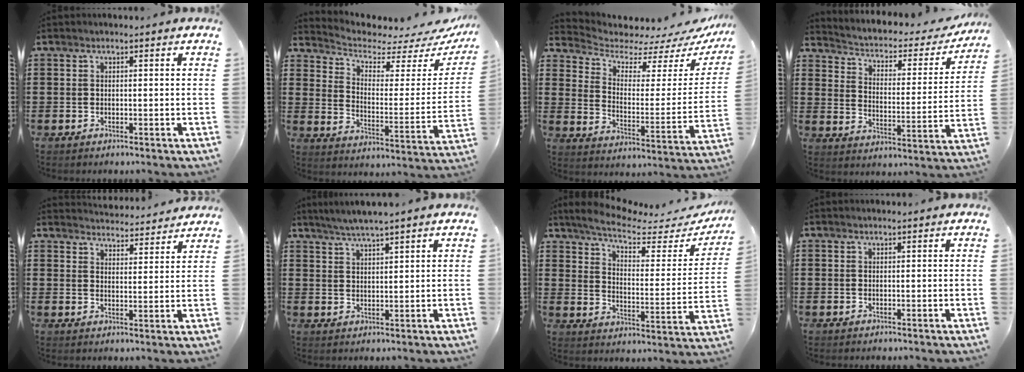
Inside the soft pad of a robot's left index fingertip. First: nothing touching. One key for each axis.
{"total": 4.3, "fx": 3.7, "fy": 1.5, "fz": 1.8, "tx": -0.058, "ty": -0.032, "tz": 0.059}
{"total": 5.0, "fx": 4.4, "fy": 2.0, "fz": 1.6, "tx": -0.051, "ty": -0.040, "tz": 0.071}
{"total": 2.1, "fx": 1.4, "fy": 1.2, "fz": 1.1, "tx": -0.035, "ty": -0.020, "tz": 0.012}
{"total": 4.0, "fx": 4.0, "fy": 0.0, "fz": -0.1, "tx": -0.011, "ty": -0.023, "tz": 0.072}
{"total": 2.9, "fx": 2.6, "fy": -0.5, "fz": 1.1, "tx": -0.028, "ty": -0.004, "tz": 0.049}
{"total": 6.5, "fx": 5.3, "fy": 1.1, "fz": 3.6, "tx": -0.089, "ty": -0.031, "tz": 0.085}
{"total": 0.0}